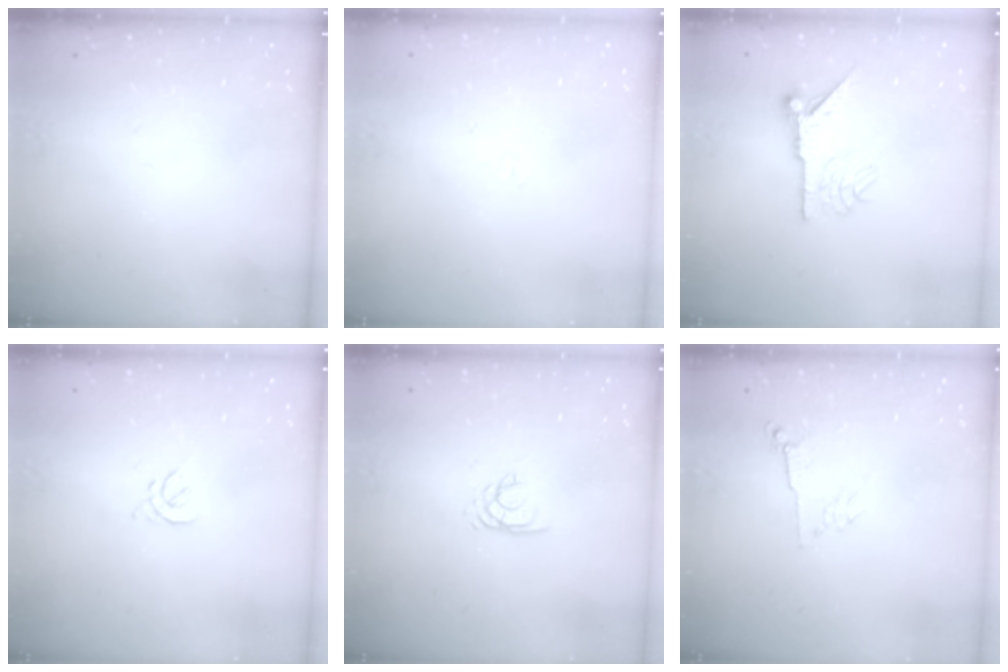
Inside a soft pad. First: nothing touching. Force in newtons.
{"total": 2.6, "press": 2.5, "slide": 0.6}
{"total": 11.4, "press": 11.4, "slide": 0.8}
{"total": 2.0, "press": 1.9, "slide": 0.7}
{"total": 1.9, "press": 1.8, "slide": 0.3}
{"total": 2.8, "press": 2.7, "slide": 0.6}